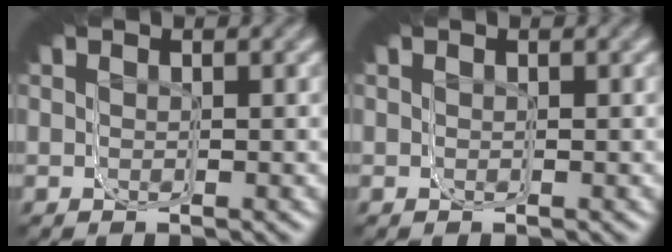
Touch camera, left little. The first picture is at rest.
{"total": 0.0}